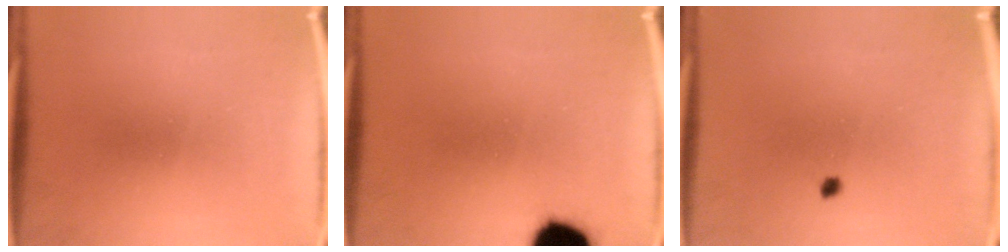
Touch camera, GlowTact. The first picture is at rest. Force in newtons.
{"total": 16.0}
{"total": 0.8}